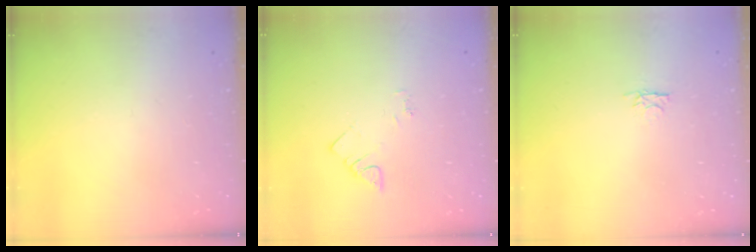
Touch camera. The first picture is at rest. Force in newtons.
{"total": 3.0, "press": 2.9, "slide": 0.5}
{"total": 2.6, "press": 2.6, "slide": 0.3}